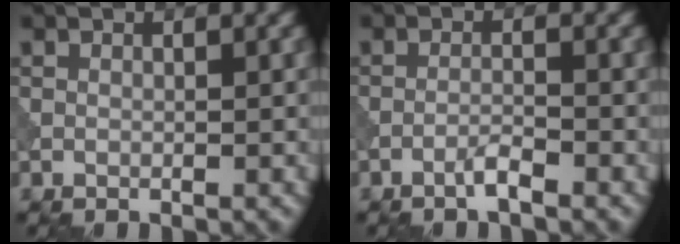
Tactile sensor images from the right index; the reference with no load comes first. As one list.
[{"total": 1.6, "force": [-1.3, 0.0, 1.0], "torque": [-0.020, 0.003, -0.030]}]